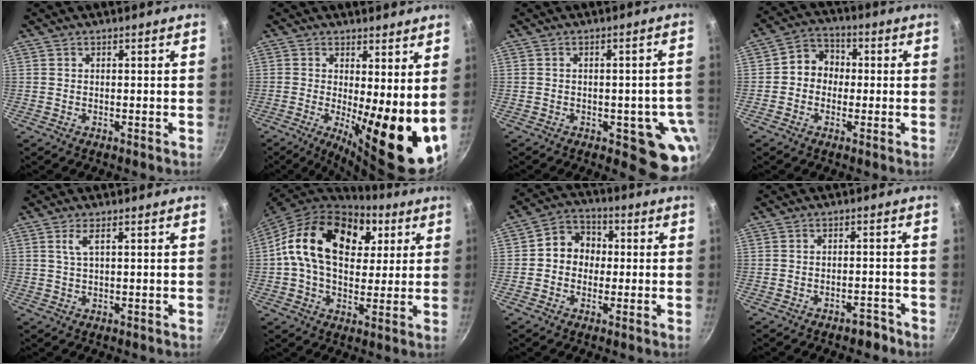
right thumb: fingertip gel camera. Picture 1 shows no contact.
{"total": 15.1, "force": [-0.2, 4.5, 14.4], "torque": [-0.177, -0.025, 0.004]}
{"total": 10.2, "force": [-3.2, 4.8, 8.3], "torque": [-0.039, 0.010, -0.037]}
{"total": 6.7, "force": [-0.2, 5.9, 3.2], "torque": [-0.018, 0.019, -0.021]}
{"total": 2.7, "force": [1.1, 0.8, 2.4], "torque": [-0.048, 0.001, 0.024]}
{"total": 22.2, "force": [6.2, 14.9, 15.3], "torque": [-0.240, 0.004, 0.088]}
{"total": 8.1, "force": [0.0, 7.1, 4.0], "torque": [-0.027, 0.021, -0.017]}
{"total": 3.1, "force": [-2.4, 1.5, 1.4], "torque": [-0.007, 0.031, -0.020]}